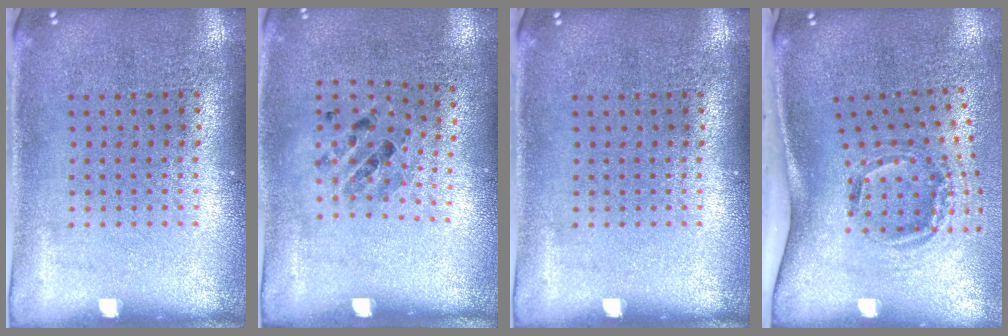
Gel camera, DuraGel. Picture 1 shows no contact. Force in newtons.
{"total": 0.9, "press": 0.8, "slide": 0.5}
{"total": 0.0}
{"total": 2.1, "press": 1.2, "slide": 1.7}